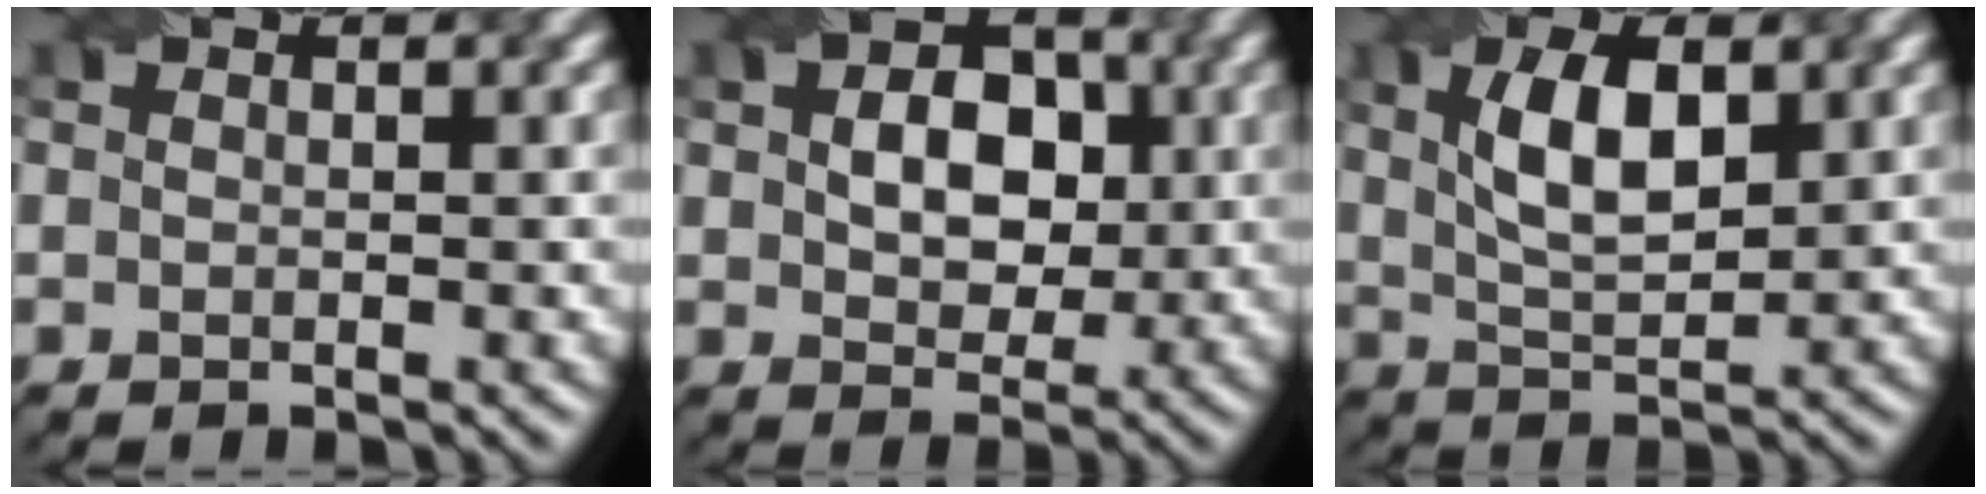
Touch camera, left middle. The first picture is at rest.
{"total": 5.0, "force": [0.1, 3.9, 3.1], "torque": [-0.050, 0.005, 0.012]}
{"total": 4.9, "force": [1.1, 2.3, 4.1], "torque": [-0.076, 0.006, 0.036]}